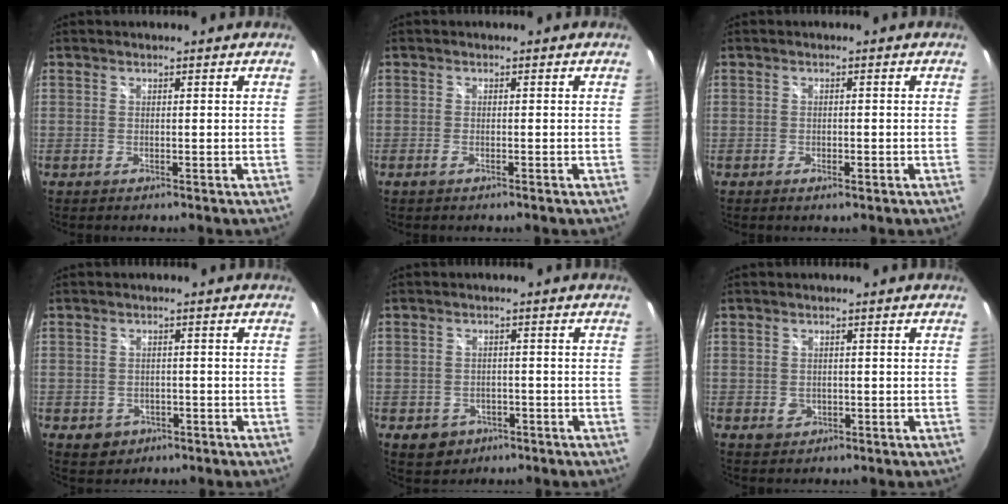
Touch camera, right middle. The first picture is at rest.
{"total": 1.0, "force": [-0.8, 0.1, 0.5], "torque": [-0.013, -0.001, -0.017]}
{"total": 1.4, "force": [-0.8, 0.6, 0.9], "torque": [-0.016, -0.003, -0.014]}
{"total": 4.7, "force": [-2.0, 3.9, 1.7], "torque": [-0.044, -0.002, -0.020]}
{"total": 6.1, "force": [-2.8, 4.9, 2.2], "torque": [-0.055, 0.000, -0.029]}
{"total": 2.3, "force": [-0.6, 2.1, 0.9], "torque": [-0.014, -0.002, -0.007]}